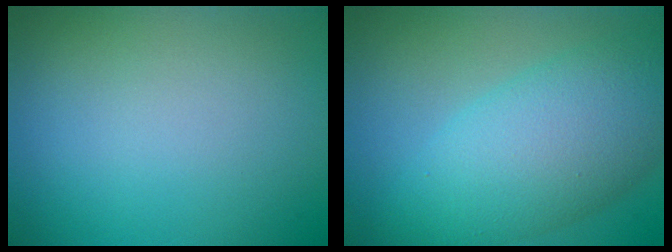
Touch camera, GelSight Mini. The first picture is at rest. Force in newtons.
{"total": 7.9, "press": 7.9, "slide": 0.2}